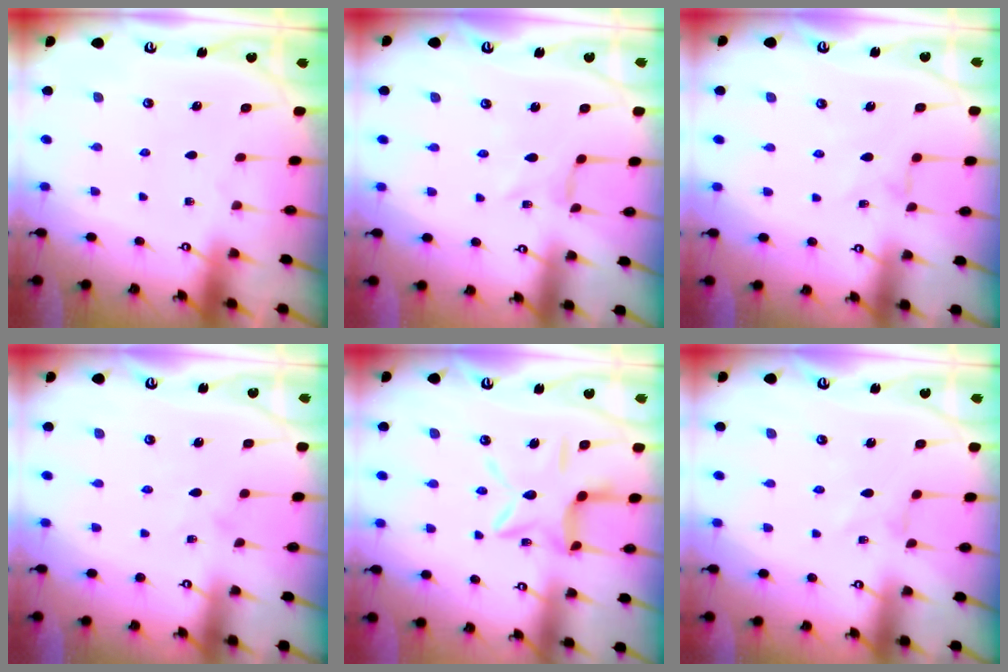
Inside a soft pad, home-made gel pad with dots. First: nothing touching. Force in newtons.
{"total": 0.0}
{"total": 2.5, "press": 2.5, "slide": 0.5}
{"total": 0.0}
{"total": 13.3, "press": 13.3, "slide": 1.1}
{"total": 0.0}